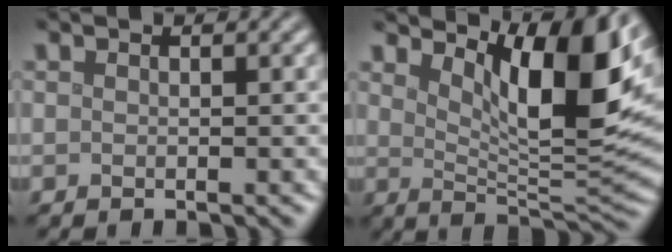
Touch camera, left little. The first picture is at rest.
{"total": 10.2, "force": [4.6, 3.0, 8.6], "torque": [-0.129, -0.012, 0.081]}